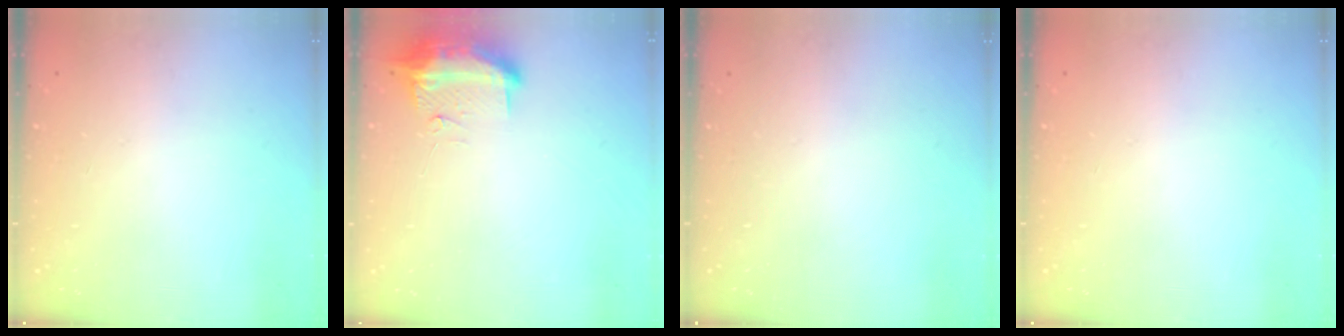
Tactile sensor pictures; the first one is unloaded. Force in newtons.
{"total": 10.0, "press": 9.9, "slide": 1.7}
{"total": 0.0}
{"total": 0.0}